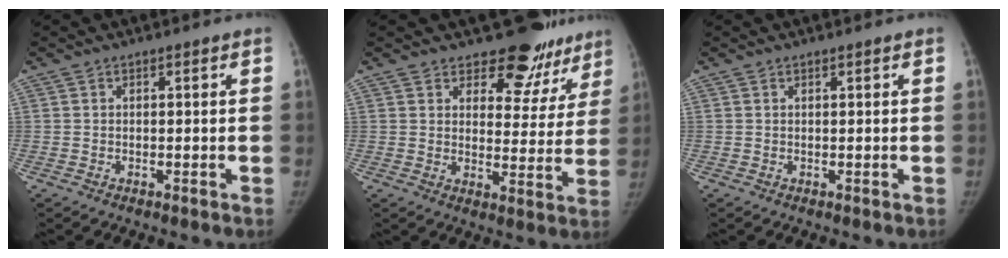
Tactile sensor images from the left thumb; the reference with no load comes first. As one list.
[{"total": 13.5, "force": [11.3, 6.4, 3.6], "torque": [0.012, -0.082, 0.130]}, {"total": 0.0}]